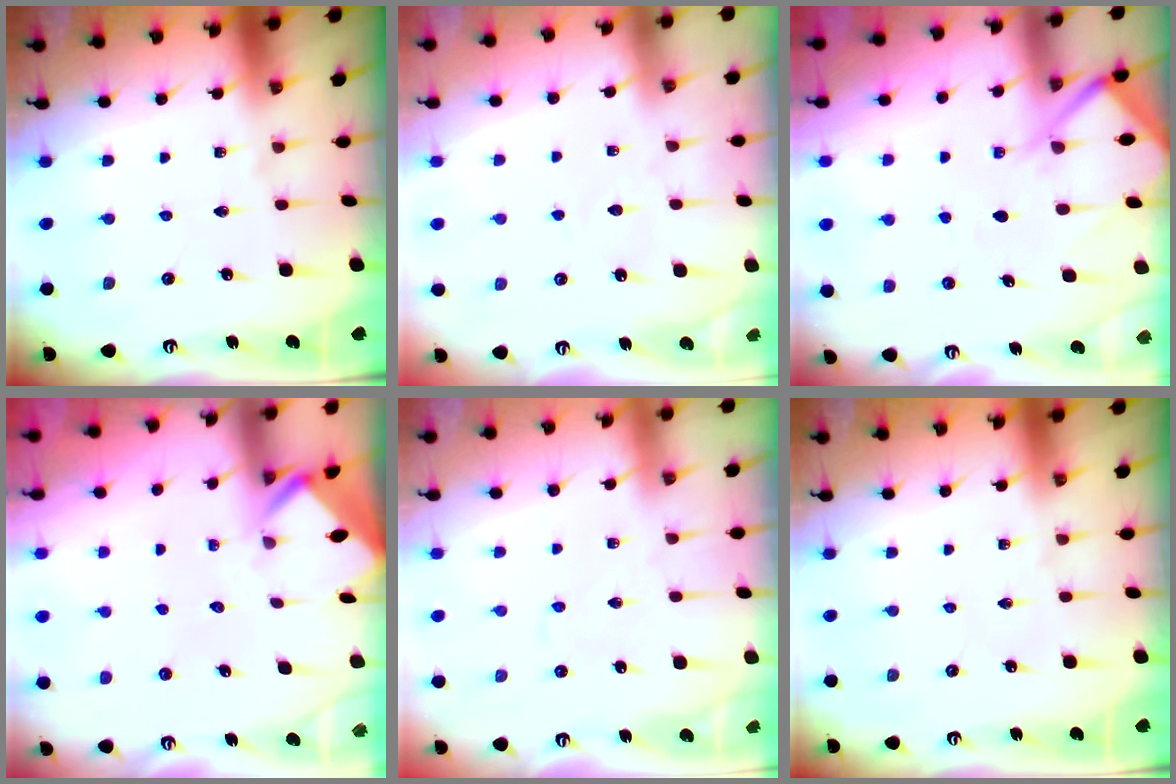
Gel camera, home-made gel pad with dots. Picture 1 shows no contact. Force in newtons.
{"total": 2.9, "press": 2.9, "slide": 0.3}
{"total": 8.7, "press": 8.6, "slide": 0.9}
{"total": 2.6, "press": 2.6, "slide": 0.1}
{"total": 1.6, "press": 1.6, "slide": 0.3}
{"total": 0.0}